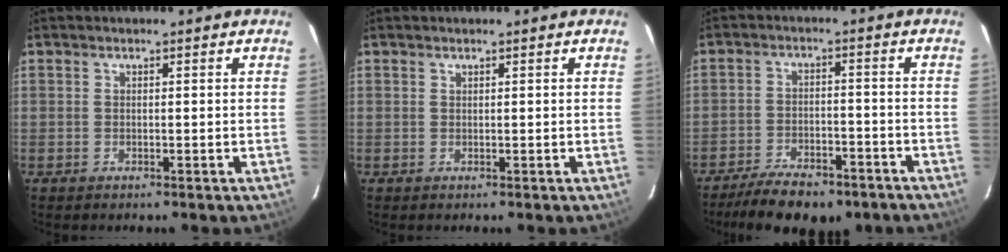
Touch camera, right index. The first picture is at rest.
{"total": 0.0}
{"total": 14.0, "force": [-10.9, 5.2, 7.0], "torque": [-0.150, -0.014, -0.159]}